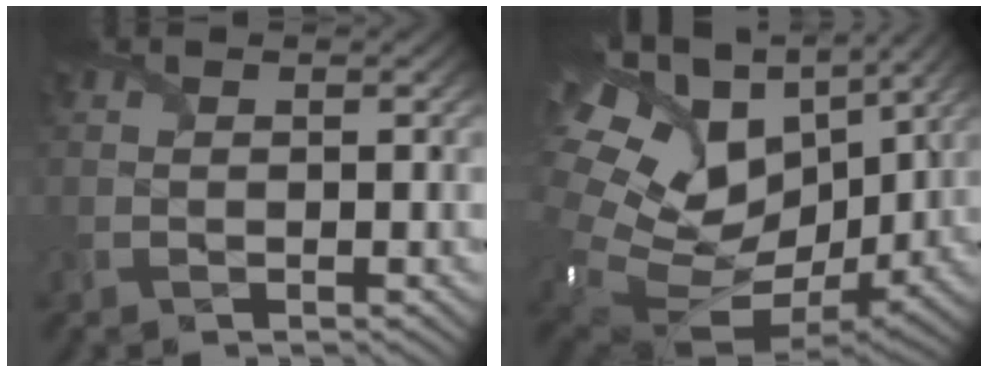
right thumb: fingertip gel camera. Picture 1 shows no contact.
{"total": 20.0, "force": [3.1, 14.2, 13.8], "torque": [-0.318, -0.026, 0.094]}